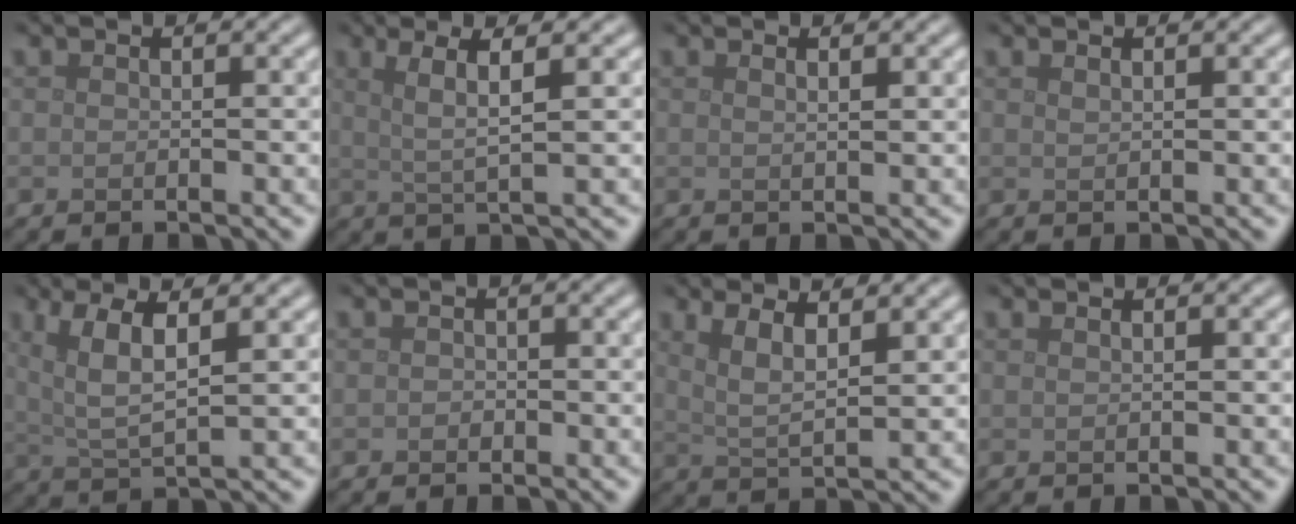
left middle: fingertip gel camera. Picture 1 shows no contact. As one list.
[{"total": 3.5, "force": [1.3, 0.4, 3.2], "torque": [-0.059, 0.001, 0.027]}, {"total": 1.4, "force": [0.8, 0.5, 1.0], "torque": [-0.004, -0.001, 0.003]}, {"total": 0.6, "force": [0.5, 0.2, 0.3], "torque": [-0.003, 0.001, 0.009]}, {"total": 4.9, "force": [2.0, 1.2, 4.3], "torque": [-0.085, -0.001, 0.042]}, {"total": 0.6, "force": [-0.1, 0.5, 0.2], "torque": [-0.002, -0.004, -0.003]}, {"total": 4.0, "force": [2.2, 1.1, 3.3], "torque": [-0.065, -0.004, 0.042]}, {"total": 0.6, "force": [0.4, 0.2, 0.4], "torque": [-0.002, 0.000, 0.002]}]